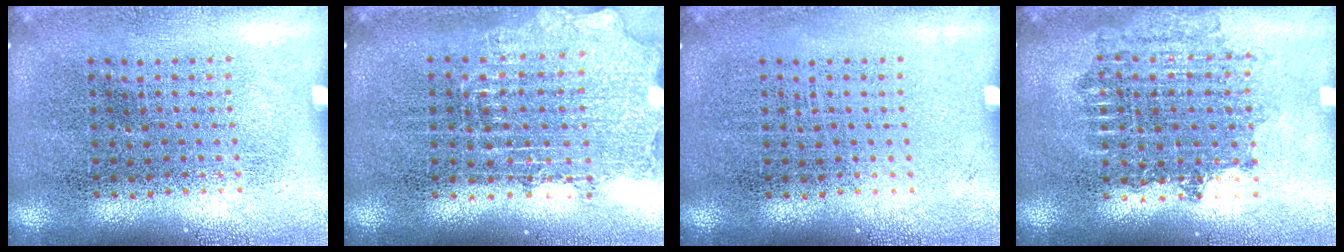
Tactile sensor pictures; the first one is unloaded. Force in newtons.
{"total": 1.9, "press": 1.5, "slide": 1.1}
{"total": 0.0}
{"total": 1.7, "press": 1.4, "slide": 1.0}